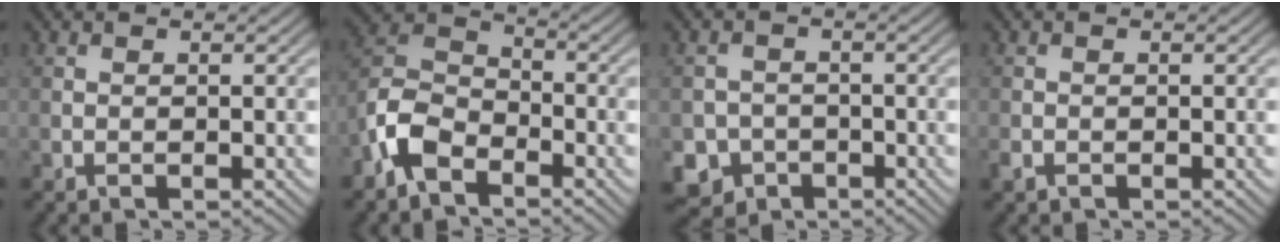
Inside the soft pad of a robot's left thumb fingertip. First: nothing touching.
{"total": 7.4, "force": [-4.6, 4.0, 4.3], "torque": [-0.099, 0.005, -0.111]}
{"total": 4.9, "force": [-2.6, 4.1, 1.0], "torque": [-0.013, -0.005, -0.058]}
{"total": 1.0, "force": [-0.7, 0.6, 0.4], "torque": [-0.011, -0.003, -0.013]}